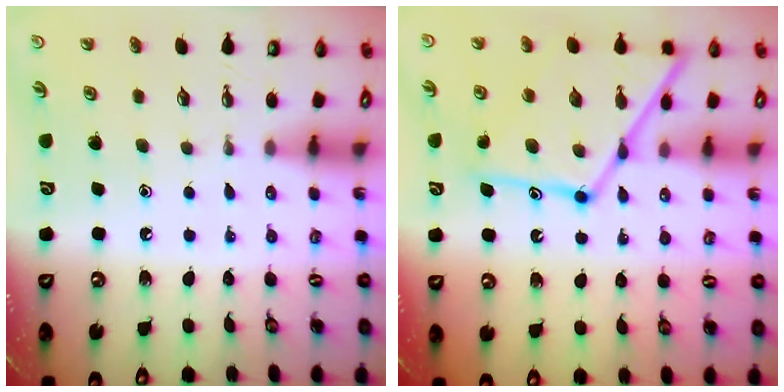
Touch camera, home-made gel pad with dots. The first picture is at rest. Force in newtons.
{"total": 17.5, "press": 17.5, "slide": 1.4}